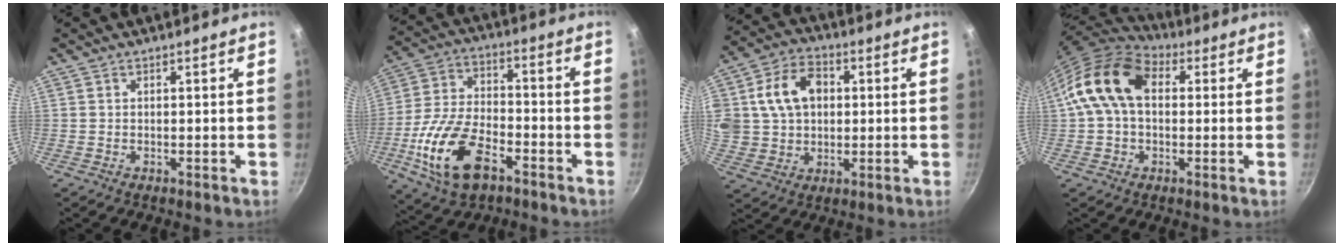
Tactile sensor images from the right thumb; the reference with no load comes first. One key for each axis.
{"total": 16.7, "fx": -7.2, "fy": 8.9, "fz": 12.1, "tx": -0.231, "ty": 0.029, "tz": -0.139}
{"total": 15.4, "fx": 3.1, "fy": 12.0, "fz": 9.2, "tx": -0.161, "ty": 0.018, "tz": 0.054}
{"total": 13.9, "fx": 2.2, "fy": 9.6, "fz": 9.9, "tx": -0.157, "ty": 0.024, "tz": 0.020}